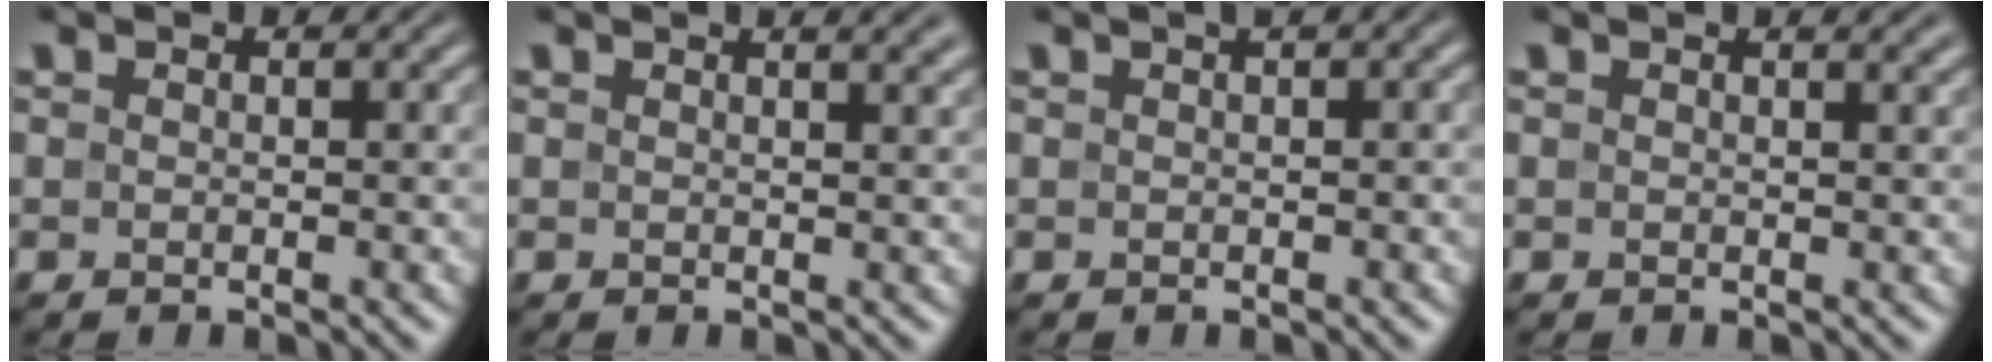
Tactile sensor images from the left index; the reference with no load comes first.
{"total": 3.6, "force": [2.3, 1.5, 2.4], "torque": [-0.003, 0.017, 0.003]}
{"total": 1.8, "force": [0.6, 0.6, 1.7], "torque": [-0.016, 0.007, 0.007]}
{"total": 1.8, "force": [1.3, 0.6, 1.0], "torque": [-0.004, 0.000, 0.009]}